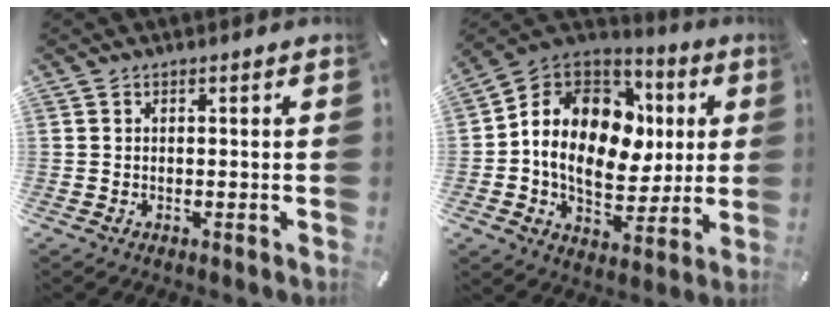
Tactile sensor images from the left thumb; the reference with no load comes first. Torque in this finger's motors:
{"motor_torque": [2.32, 2.69, 2.77, 0.00, 0.49]}